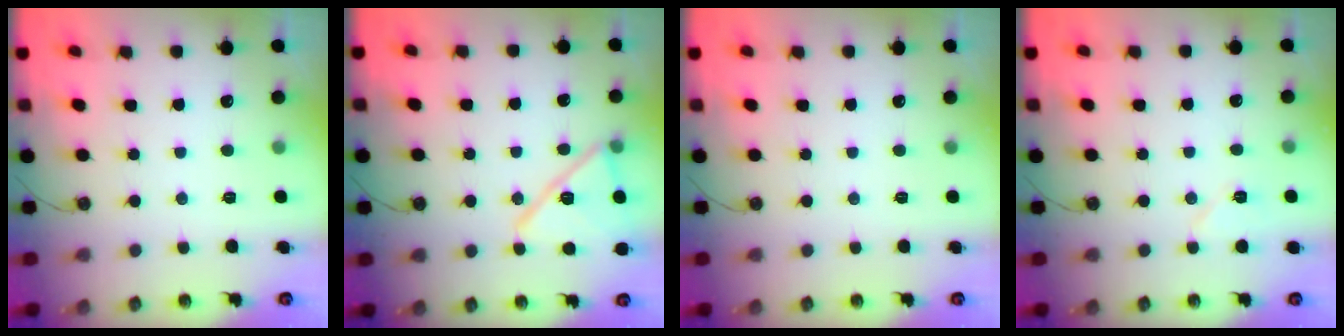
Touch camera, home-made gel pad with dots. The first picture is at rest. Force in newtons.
{"total": 15.2, "press": 14.9, "slide": 3.0}
{"total": 0.0}
{"total": 6.6, "press": 6.4, "slide": 1.6}